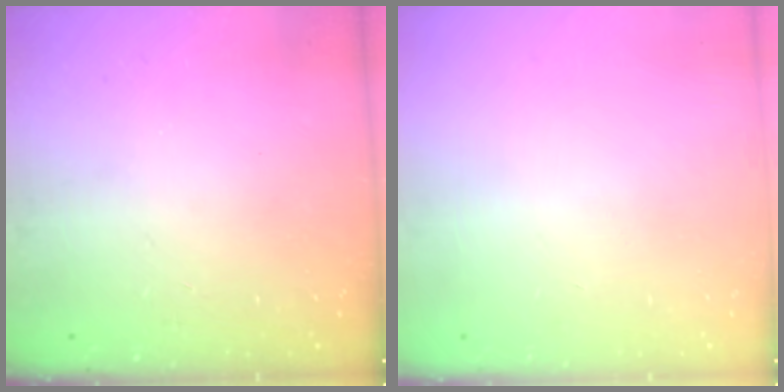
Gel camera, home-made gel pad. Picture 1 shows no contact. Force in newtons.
{"total": 0.0}